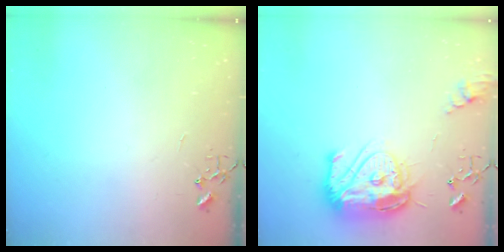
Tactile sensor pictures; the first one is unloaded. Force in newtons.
{"total": 18.0, "press": 17.9, "slide": 1.6}